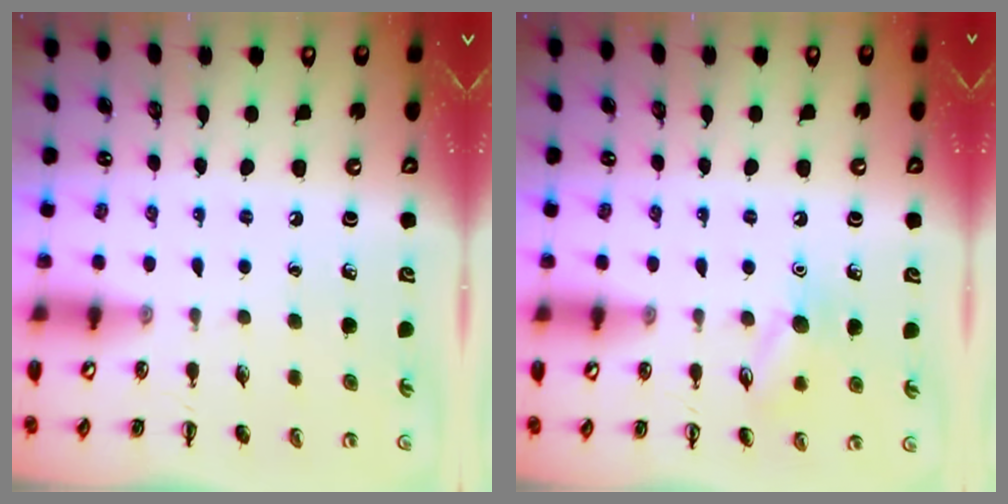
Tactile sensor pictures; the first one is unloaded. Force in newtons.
{"total": 8.5, "press": 8.4, "slide": 1.4}